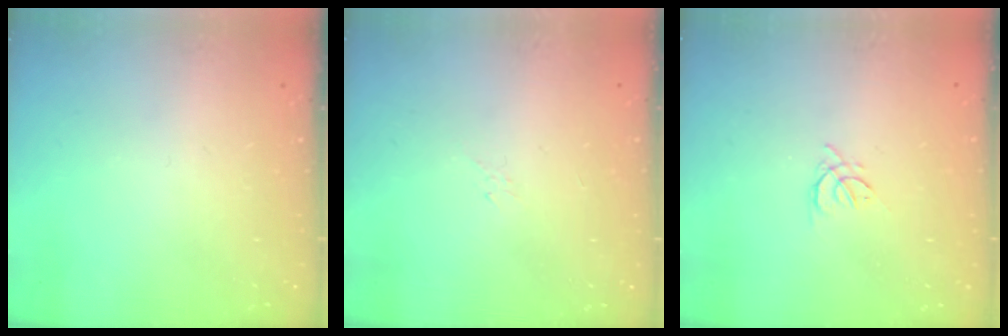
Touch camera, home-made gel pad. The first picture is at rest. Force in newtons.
{"total": 2.1, "press": 2.0, "slide": 0.6}
{"total": 2.4, "press": 2.3, "slide": 0.6}